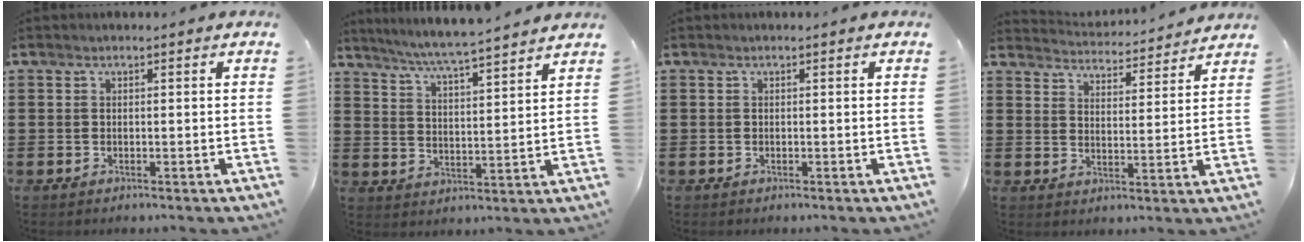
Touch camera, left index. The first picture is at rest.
{"total": 5.2, "force": [4.8, -0.8, 1.8], "torque": [-0.054, -0.036, 0.080]}
{"total": 0.0}
{"total": 3.7, "force": [3.7, -0.4, -0.1], "torque": [-0.019, -0.033, 0.060]}